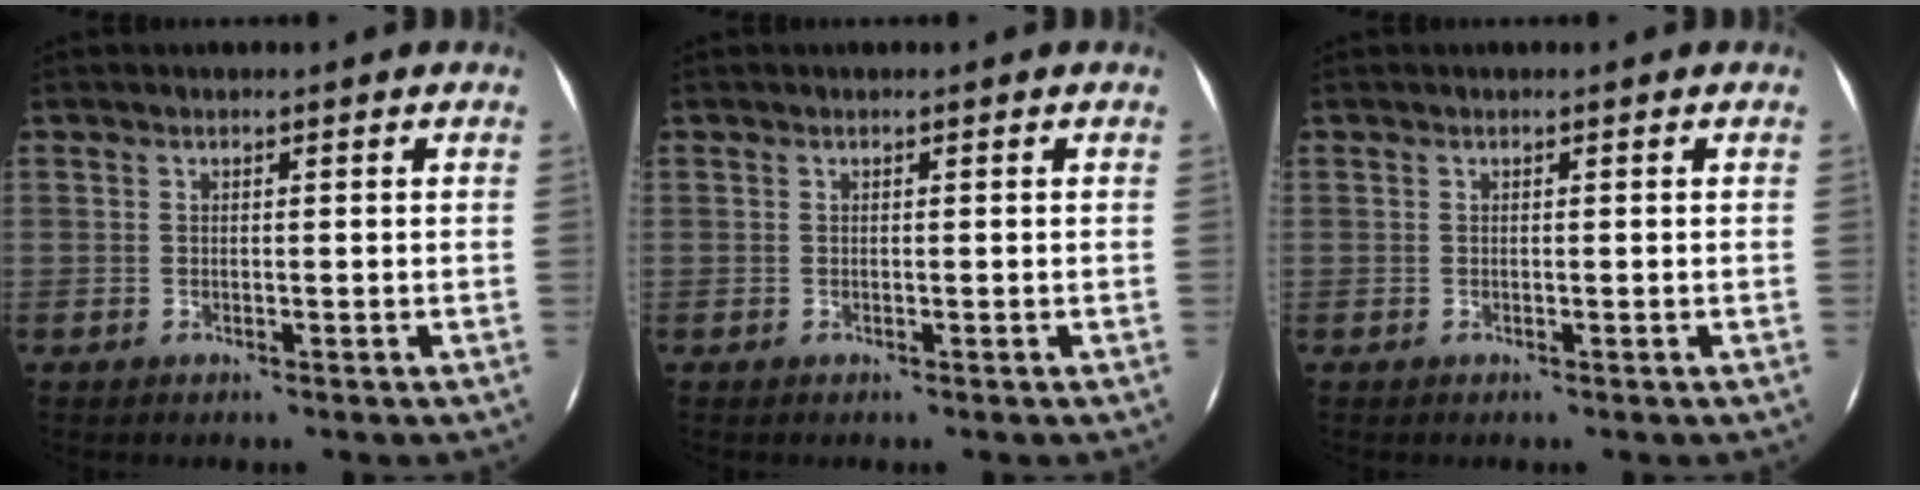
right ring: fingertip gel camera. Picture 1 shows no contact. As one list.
[{"total": 0.0}, {"total": 0.0}]